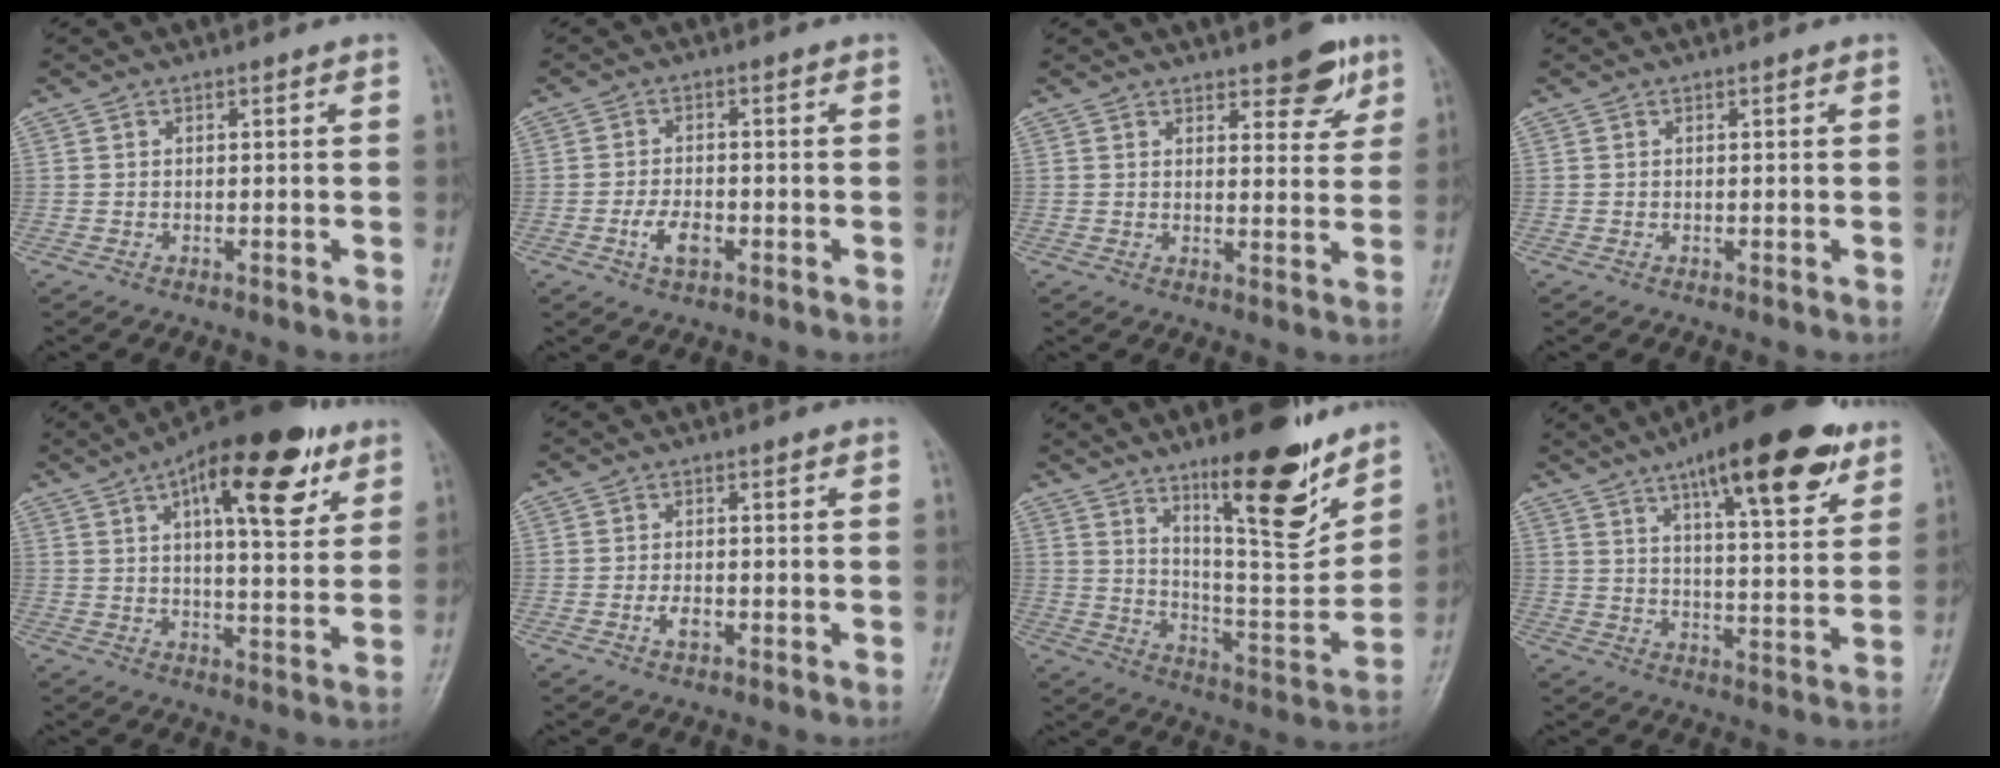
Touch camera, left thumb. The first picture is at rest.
{"total": 4.3, "force": [-1.7, 2.4, 3.2], "torque": [-0.059, 0.008, -0.032]}
{"total": 6.8, "force": [4.5, 2.8, 4.3], "torque": [-0.029, -0.025, 0.056]}
{"total": 0.0}
{"total": 18.8, "force": [8.9, 7.3, 14.9], "torque": [-0.190, -0.017, 0.127]}
{"total": 2.3, "force": [-0.8, 1.3, 1.7], "torque": [-0.030, 0.001, -0.016]}
{"total": 18.5, "force": [12.0, 4.9, 13.2], "torque": [-0.159, -0.089, 0.199]}
{"total": 20.0, "force": [11.9, 6.0, 15.0], "torque": [-0.194, -0.038, 0.177]}